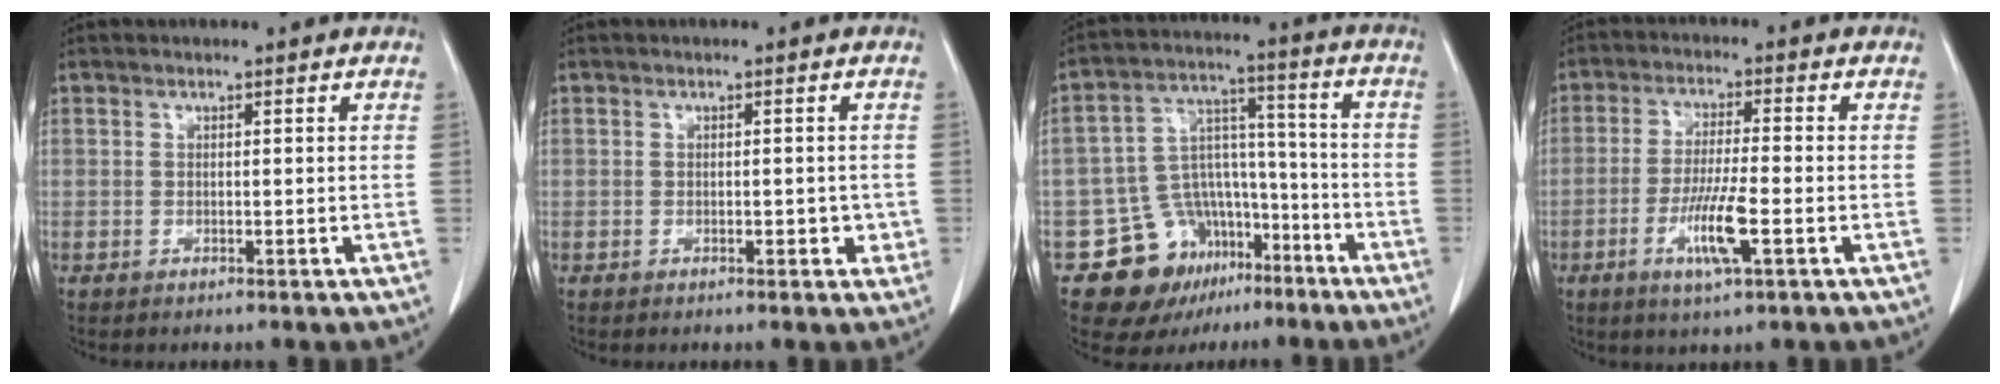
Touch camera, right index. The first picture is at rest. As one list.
[{"total": 2.0, "force": [-0.4, 1.1, 1.7], "torque": [-0.017, 0.002, -0.003]}, {"total": 15.3, "force": [-8.9, 10.9, 5.9], "torque": [-0.098, 0.069, -0.130]}, {"total": 7.7, "force": [-2.8, 0.4, 7.2], "torque": [-0.139, -0.012, -0.053]}]